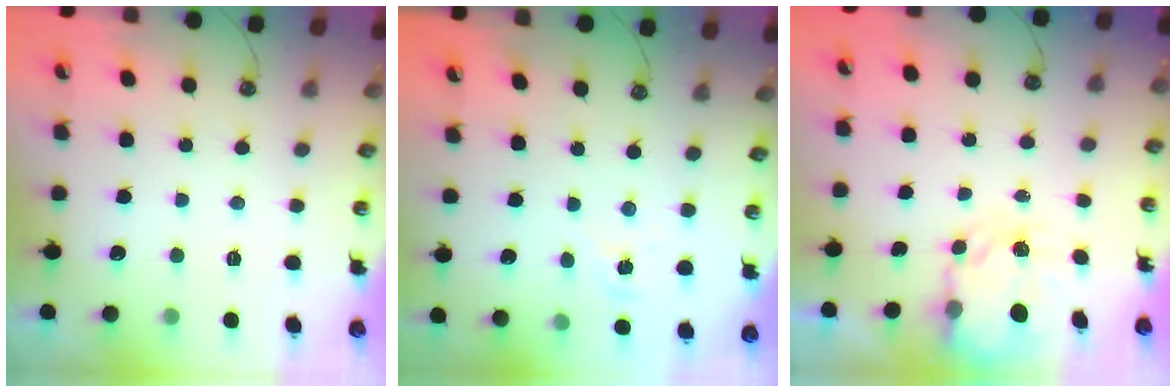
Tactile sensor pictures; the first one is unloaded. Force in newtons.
{"total": 1.4, "press": 1.4, "slide": 0.2}
{"total": 4.0, "press": 4.0, "slide": 0.0}